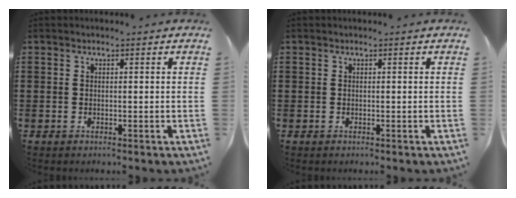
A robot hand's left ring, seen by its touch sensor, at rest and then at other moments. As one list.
[{"total": 0.0}]